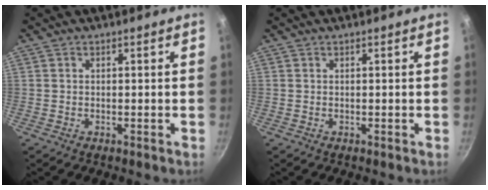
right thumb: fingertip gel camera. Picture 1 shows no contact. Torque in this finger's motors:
{"motor_torque": [0.00, 0.30, 0.31, -0.11, -0.02]}